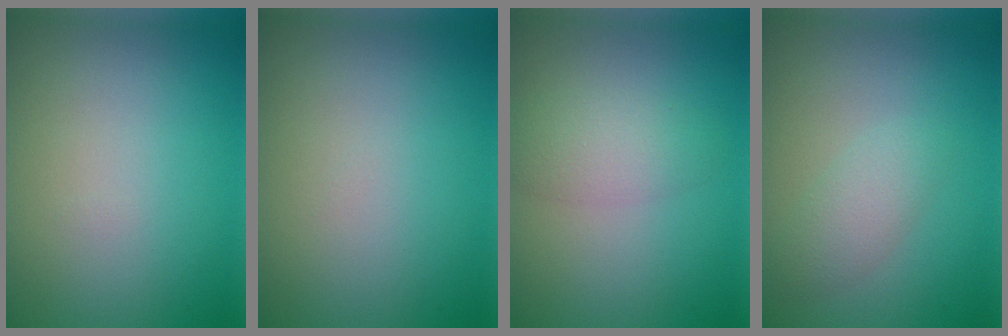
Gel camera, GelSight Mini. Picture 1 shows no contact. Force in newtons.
{"total": 0.0}
{"total": 2.7, "press": 2.7, "slide": 0.1}
{"total": 2.1, "press": 2.1, "slide": 0.0}